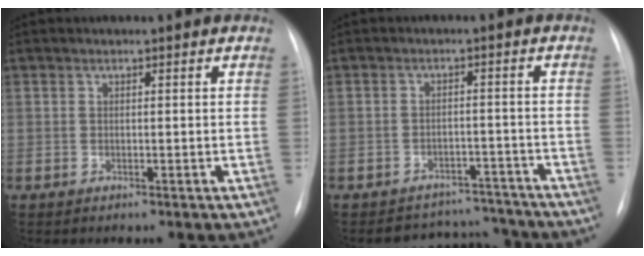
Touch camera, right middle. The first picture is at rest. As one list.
[{"total": 7.0, "force": [-6.5, 2.3, -1.0], "torque": [0.026, 0.029, -0.084]}]